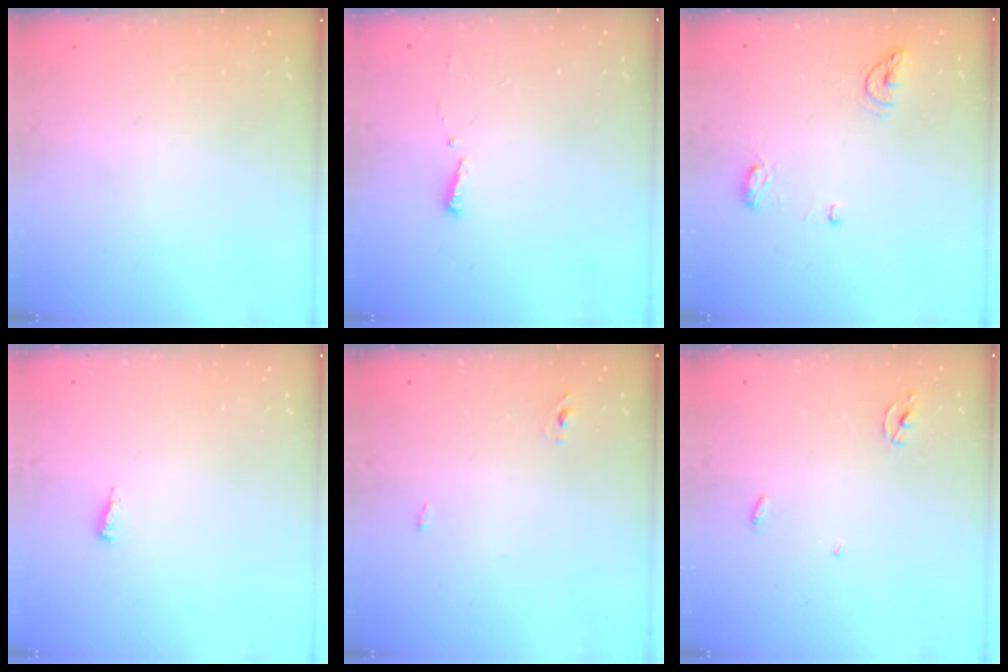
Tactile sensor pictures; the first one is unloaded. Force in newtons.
{"total": 3.6, "press": 3.5, "slide": 0.8}
{"total": 11.0, "press": 8.3, "slide": 7.1}
{"total": 3.9, "press": 3.6, "slide": 1.5}
{"total": 2.4, "press": 2.2, "slide": 1.0}
{"total": 2.5, "press": 2.5, "slide": 0.1}